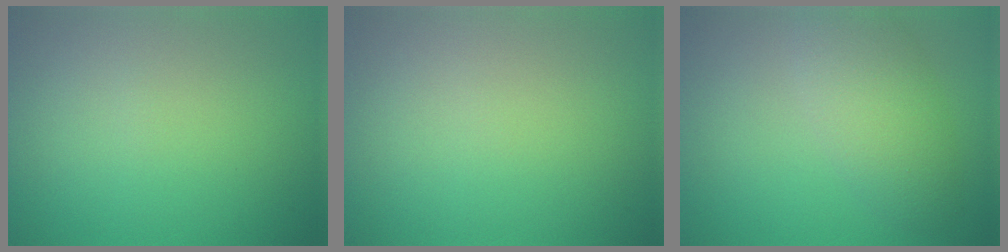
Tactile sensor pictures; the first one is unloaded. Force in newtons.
{"total": 0.0}
{"total": 4.3, "press": 4.3, "slide": 0.0}